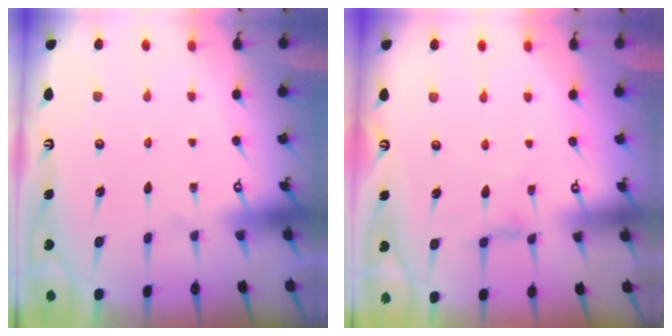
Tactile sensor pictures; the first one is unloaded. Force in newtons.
{"total": 1.8, "press": 1.7, "slide": 0.4}